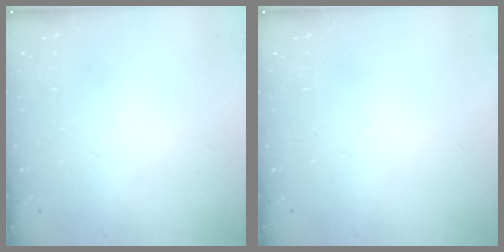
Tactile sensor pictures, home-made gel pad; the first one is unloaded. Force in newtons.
{"total": 0.0}